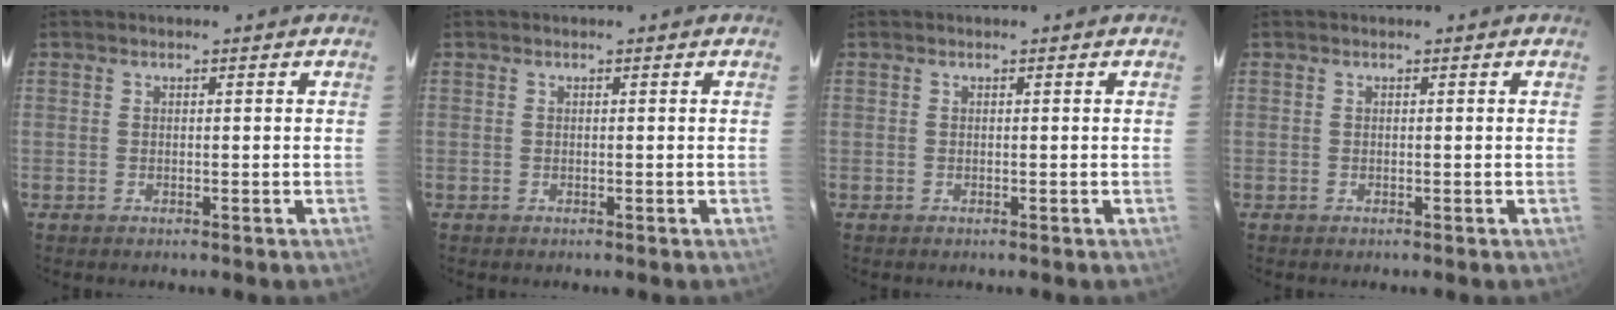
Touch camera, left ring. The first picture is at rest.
{"total": 0.0}
{"total": 0.0}
{"total": 0.0}